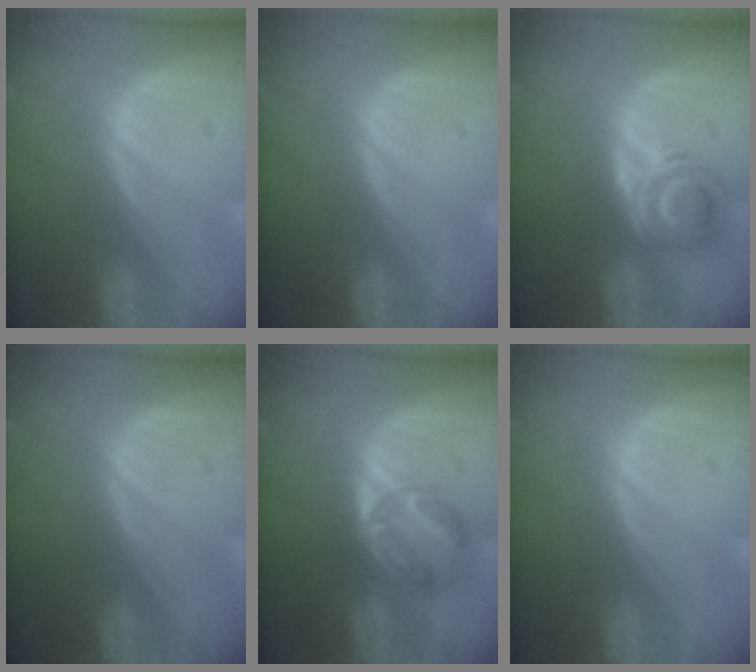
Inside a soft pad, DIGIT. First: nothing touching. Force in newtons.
{"total": 0.0}
{"total": 5.7, "press": 5.1, "slide": 2.5}
{"total": 0.0}
{"total": 5.8, "press": 5.5, "slide": 1.7}
{"total": 0.0}